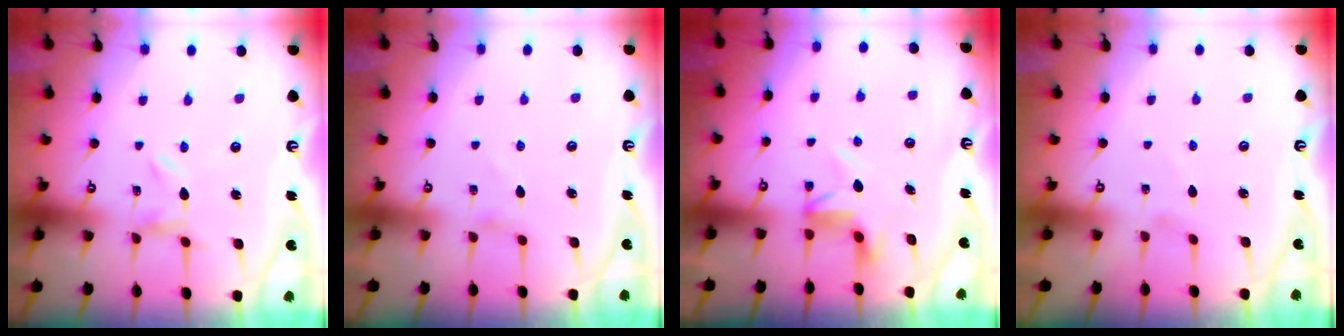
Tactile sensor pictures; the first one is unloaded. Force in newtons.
{"total": 0.8, "press": 0.8, "slide": 0.3}
{"total": 4.4, "press": 4.4, "slide": 0.3}
{"total": 1.1, "press": 1.1, "slide": 0.1}